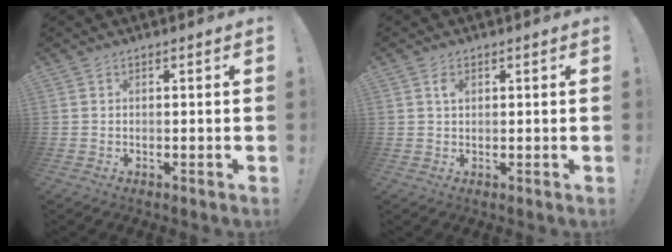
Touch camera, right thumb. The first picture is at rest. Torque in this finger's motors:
{"motor_torque": [0.24, 0.70, -0.05, 0.11, 0.00]}